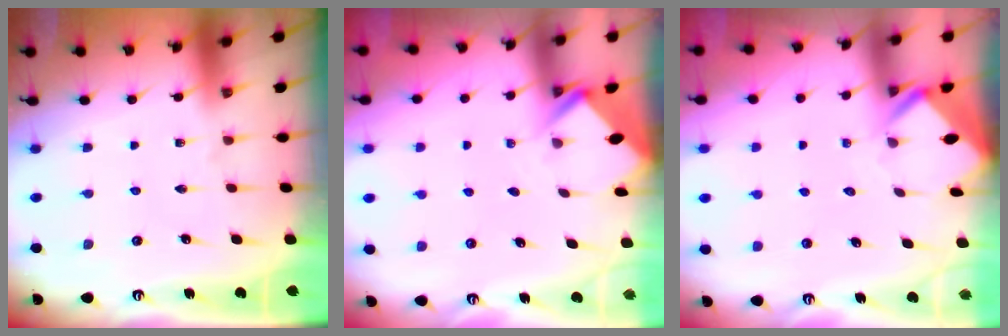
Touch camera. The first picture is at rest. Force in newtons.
{"total": 2.9, "press": 2.9, "slide": 0.2}
{"total": 3.0, "press": 3.0, "slide": 0.3}